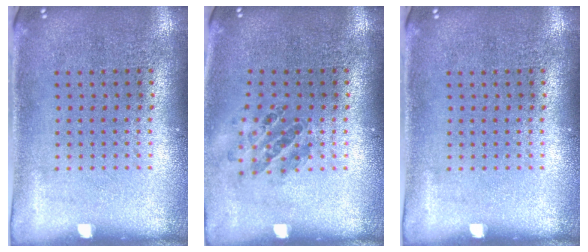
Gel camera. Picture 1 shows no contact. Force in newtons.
{"total": 0.8, "press": 0.8, "slide": 0.1}
{"total": 0.0}